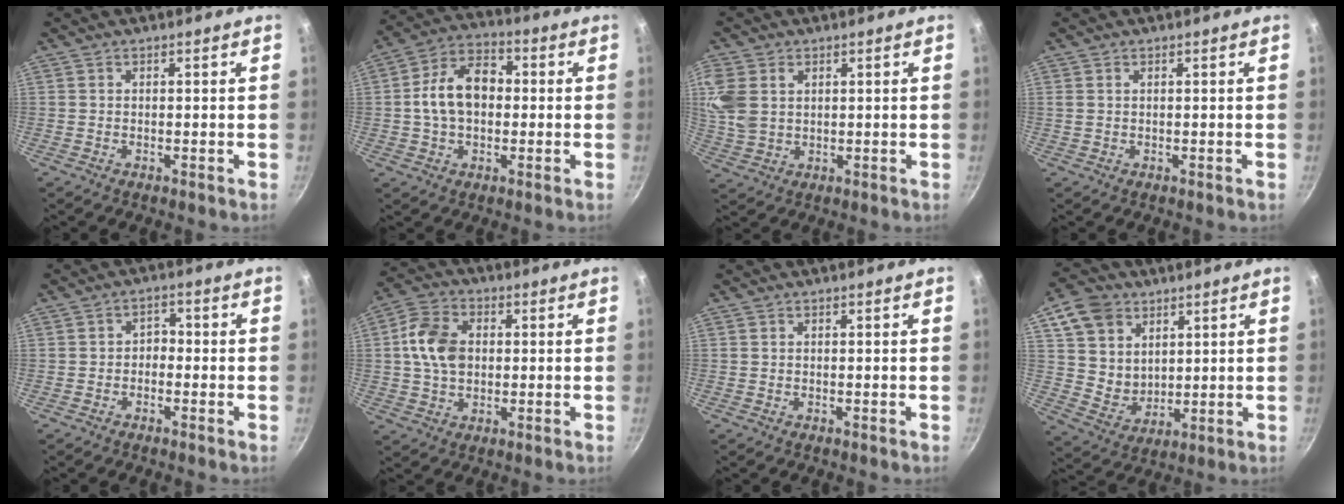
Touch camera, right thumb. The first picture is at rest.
{"total": 12.0, "force": [0.2, 8.2, 8.7], "torque": [-0.123, 0.032, -0.010]}
{"total": 9.1, "force": [2.6, 6.7, 5.6], "torque": [-0.117, -0.003, 0.054]}
{"total": 0.6, "force": [0.3, 0.4, 0.4], "torque": [-0.008, 0.001, 0.006]}
{"total": 2.5, "force": [-1.1, 1.9, 1.3], "torque": [-0.007, 0.016, -0.023]}
{"total": 10.3, "force": [0.9, 7.4, 7.1], "torque": [-0.119, 0.014, 0.006]}
{"total": 0.0}
{"total": 11.7, "force": [5.4, 9.1, 5.0], "torque": [-0.061, -0.017, 0.110]}